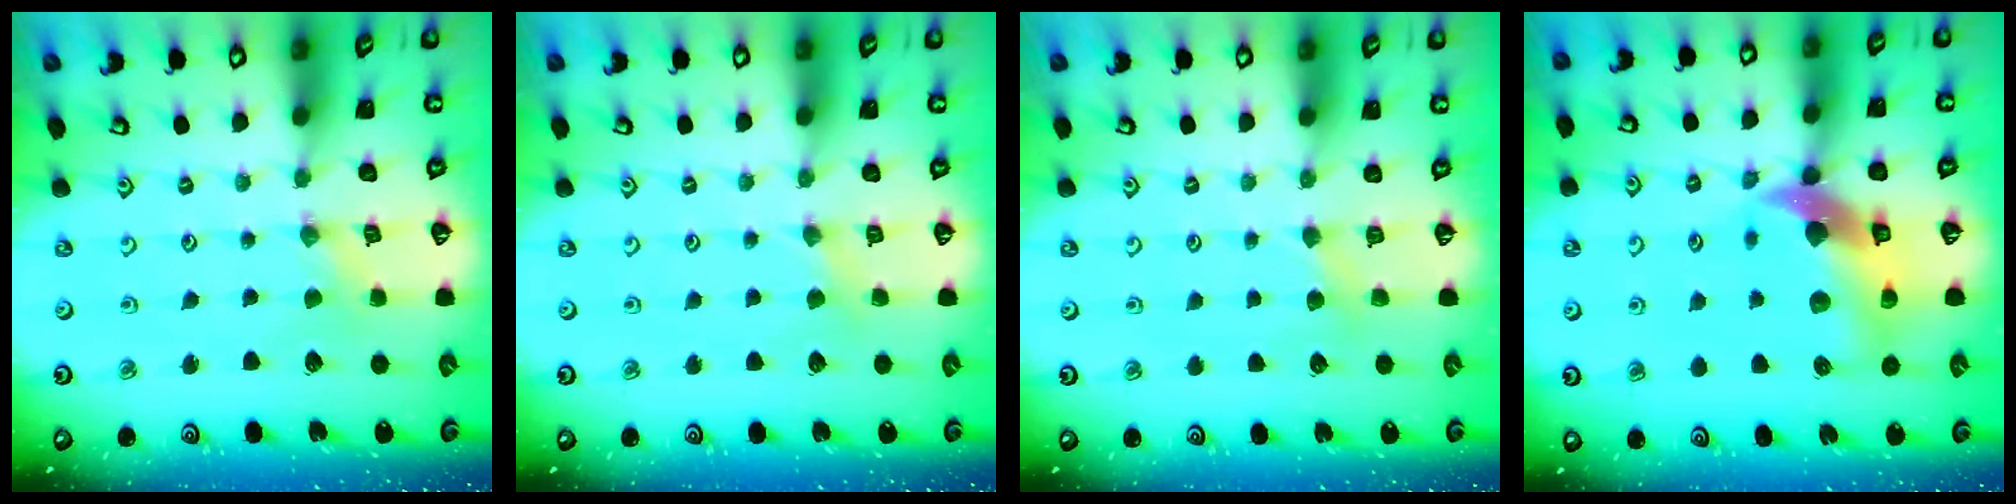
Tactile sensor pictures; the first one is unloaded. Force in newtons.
{"total": 2.5, "press": 2.4, "slide": 0.5}
{"total": 2.9, "press": 2.9, "slide": 0.5}
{"total": 14.1, "press": 13.9, "slide": 2.2}